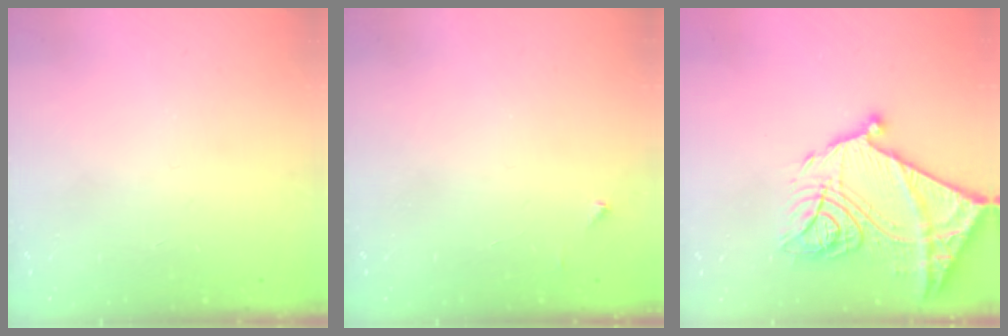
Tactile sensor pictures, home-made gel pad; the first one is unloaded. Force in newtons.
{"total": 2.0, "press": 2.0, "slide": 0.2}
{"total": 25.4, "press": 25.3, "slide": 2.5}